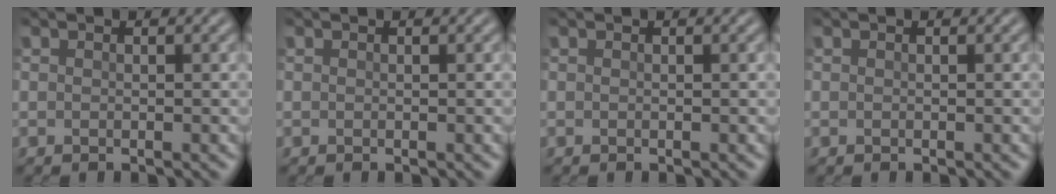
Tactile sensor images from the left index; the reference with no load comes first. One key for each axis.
{"total": 0.0}
{"total": 0.0}
{"total": 0.0}